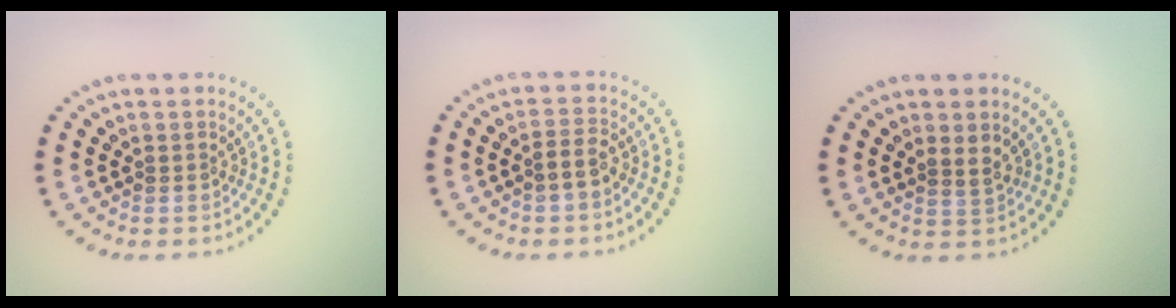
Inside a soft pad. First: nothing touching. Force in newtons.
{"total": 1.6, "press": 1.3, "slide": 0.9}
{"total": 1.4, "press": 1.1, "slide": 0.8}